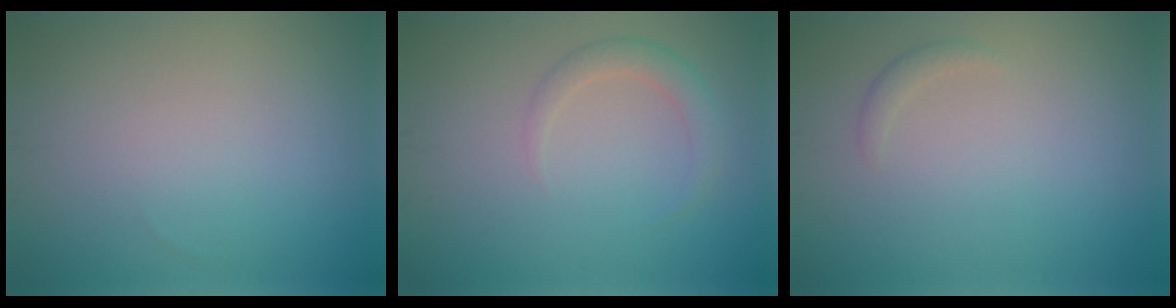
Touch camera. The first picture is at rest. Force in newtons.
{"total": 1.9, "press": 1.9, "slide": 0.2}
{"total": 0.8, "press": 0.8, "slide": 0.1}